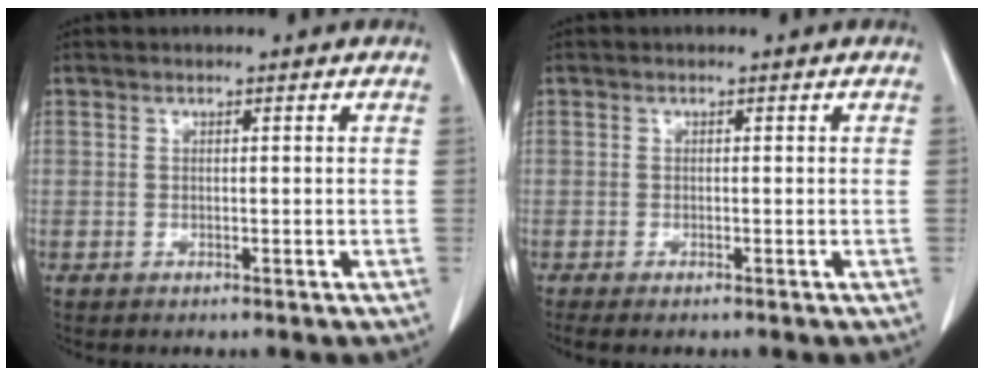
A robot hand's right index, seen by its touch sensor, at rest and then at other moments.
{"total": 0.7, "force": [-0.5, 0.1, 0.5], "torque": [-0.012, -0.002, -0.010]}